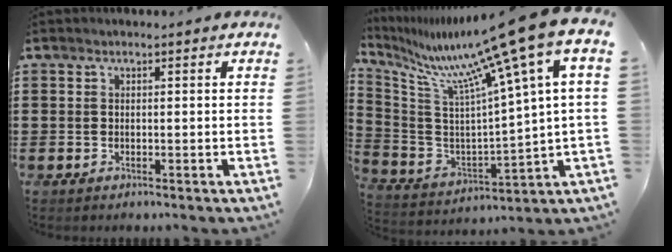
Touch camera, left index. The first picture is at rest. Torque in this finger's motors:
{"motor_torque": [1.11, -1.03, 1.05, 0.21]}